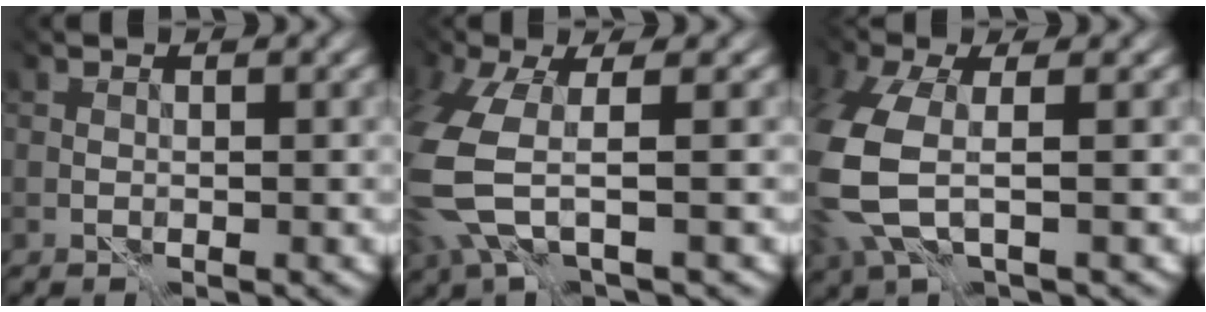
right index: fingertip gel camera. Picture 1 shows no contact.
{"total": 6.9, "force": [-1.8, 3.1, 5.9], "torque": [-0.176, -0.020, -0.034]}
{"total": 7.3, "force": [-1.3, 4.0, 6.0], "torque": [-0.178, -0.019, -0.025]}